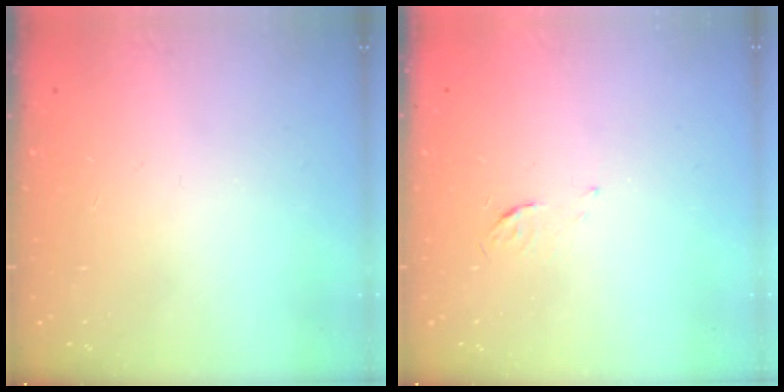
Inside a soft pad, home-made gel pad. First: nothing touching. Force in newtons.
{"total": 3.7, "press": 3.6, "slide": 0.5}